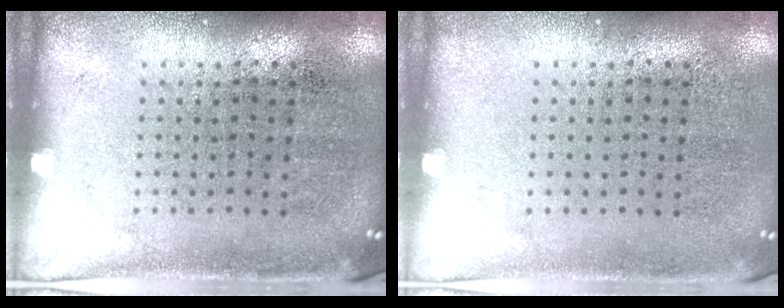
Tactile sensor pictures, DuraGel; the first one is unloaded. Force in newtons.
{"total": 0.0}